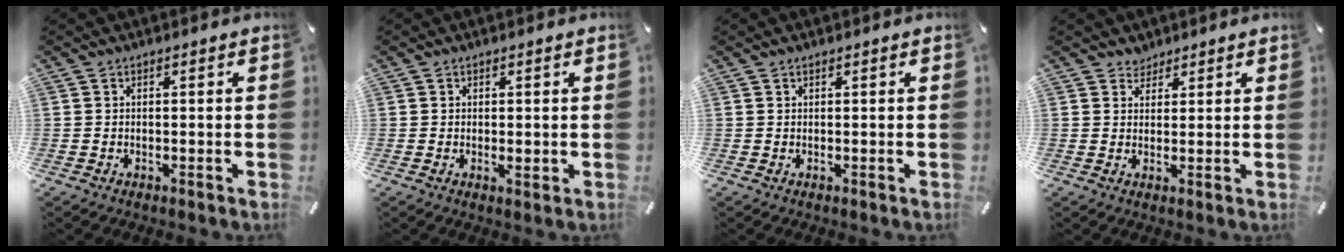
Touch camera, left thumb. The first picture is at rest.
{"total": 1.3, "force": [0.0, 0.5, 1.2], "torque": [-0.015, -0.006, -0.001]}
{"total": 0.0}
{"total": 2.4, "force": [1.9, 1.4, -0.3], "torque": [0.010, -0.005, 0.036]}